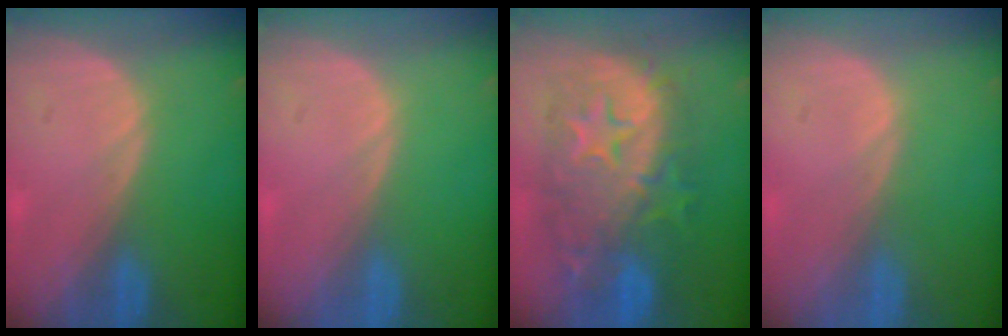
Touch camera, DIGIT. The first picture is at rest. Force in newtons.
{"total": 0.0}
{"total": 12.6, "press": 12.6, "slide": 1.0}
{"total": 0.0}